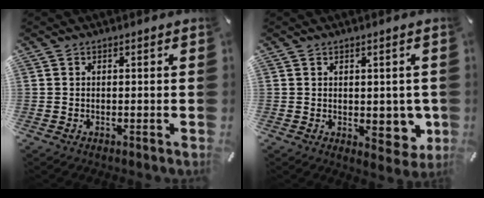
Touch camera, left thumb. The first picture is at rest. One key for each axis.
{"total": 7.5, "fx": -0.4, "fy": 4.3, "fz": 6.1, "tx": -0.058, "ty": -0.006, "tz": -0.002}